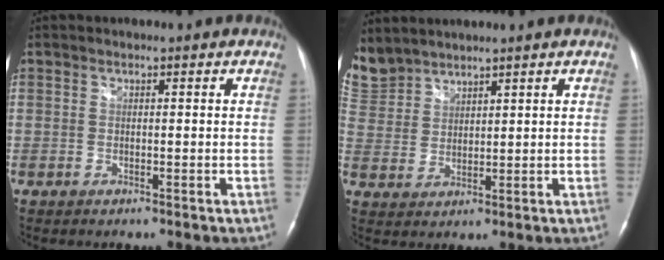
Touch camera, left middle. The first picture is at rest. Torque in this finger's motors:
{"motor_torque": [0.31, -0.35, 0.03, 0.01]}